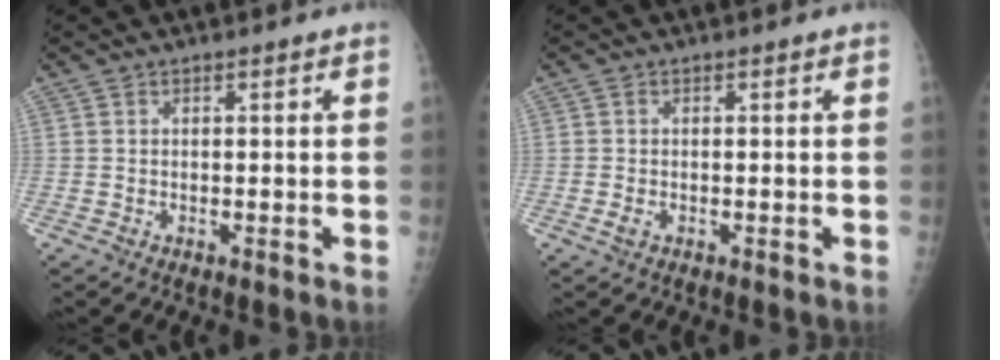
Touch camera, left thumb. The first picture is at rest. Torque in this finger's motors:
{"motor_torque": [0.39, 0.02, 0.18, 0.25, 0.08]}